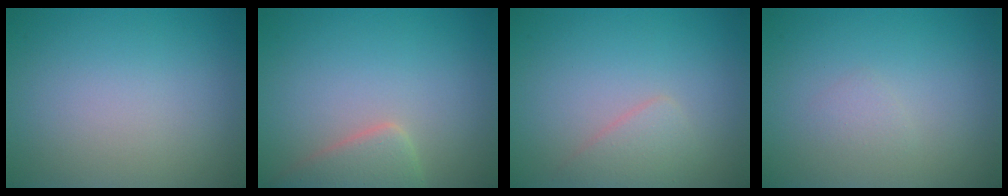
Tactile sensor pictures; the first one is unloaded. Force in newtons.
{"total": 2.9, "press": 2.9, "slide": 0.3}
{"total": 1.8, "press": 1.8, "slide": 0.1}
{"total": 0.8, "press": 0.8, "slide": 0.0}